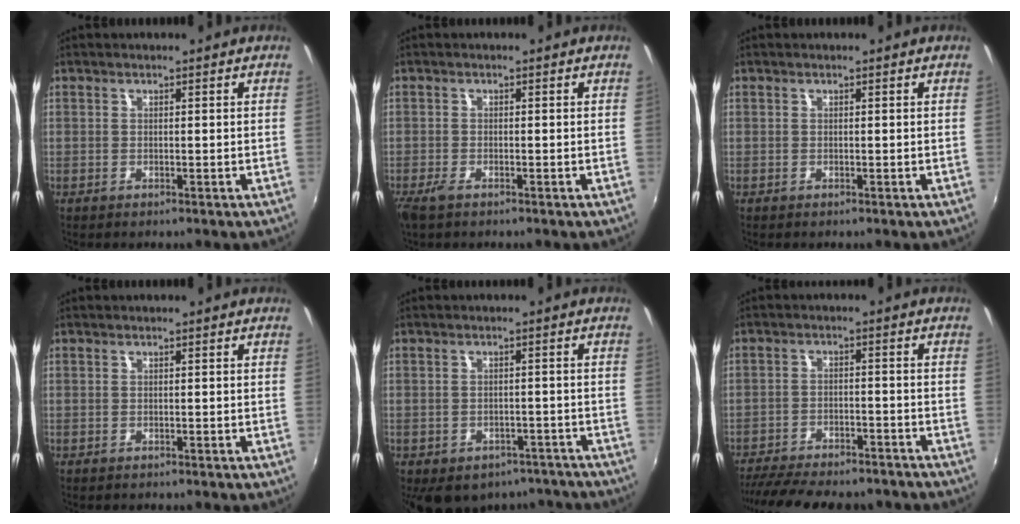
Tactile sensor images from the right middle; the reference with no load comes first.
{"total": 2.2, "force": [-1.6, 0.7, 1.3], "torque": [-0.031, -0.008, -0.031]}
{"total": 0.0}
{"total": 0.0}
{"total": 14.3, "force": [-10.5, 8.0, 5.6], "torque": [-0.119, -0.002, -0.120]}
{"total": 17.6, "force": [-14.9, 4.8, 8.0], "torque": [-0.165, -0.029, -0.210]}